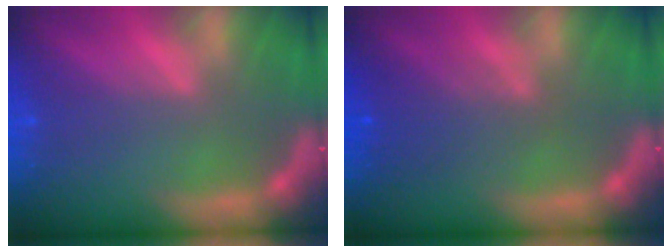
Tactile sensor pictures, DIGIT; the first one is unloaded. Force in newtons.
{"total": 3.5}